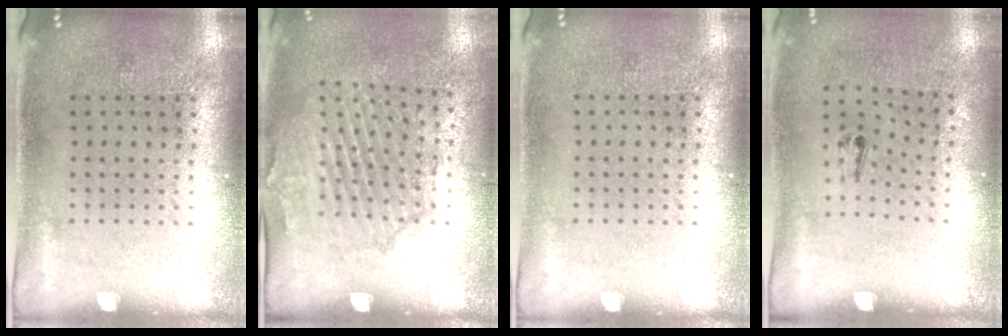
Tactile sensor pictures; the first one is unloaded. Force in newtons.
{"total": 1.5, "press": 1.5, "slide": 0.4}
{"total": 0.0}
{"total": 0.6, "press": 0.3, "slide": 0.6}